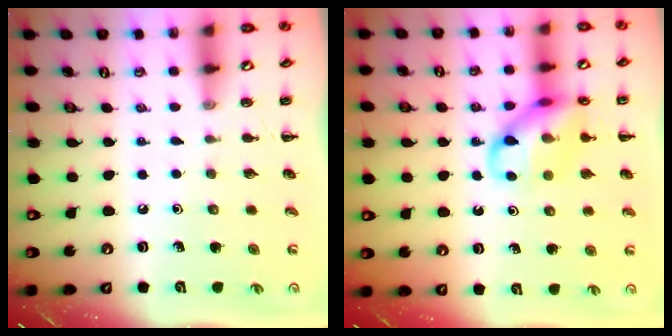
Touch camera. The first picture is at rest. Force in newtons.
{"total": 12.7, "press": 12.6, "slide": 1.3}